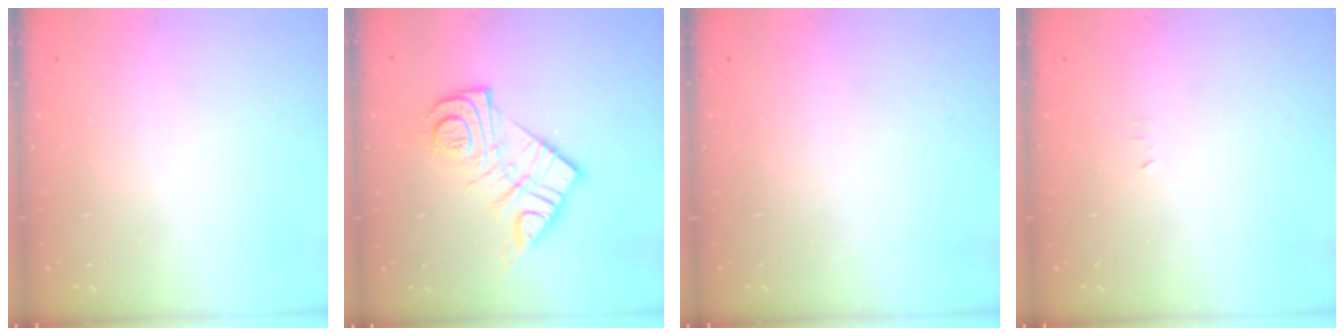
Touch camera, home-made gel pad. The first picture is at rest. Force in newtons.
{"total": 14.7, "press": 14.7, "slide": 1.3}
{"total": 0.0}
{"total": 2.4, "press": 2.4, "slide": 0.4}